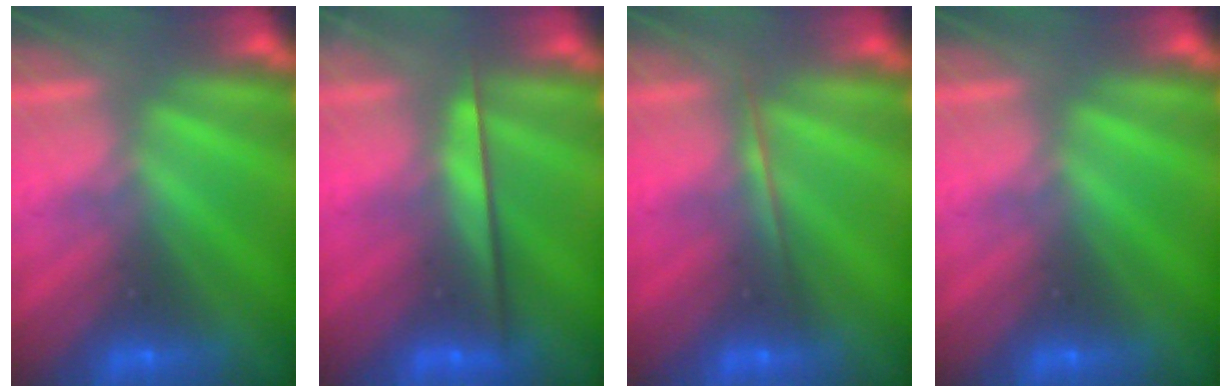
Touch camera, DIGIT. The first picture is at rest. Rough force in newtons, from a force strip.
{"total": 2.4}
{"total": 1.7}
{"total": 0.0}